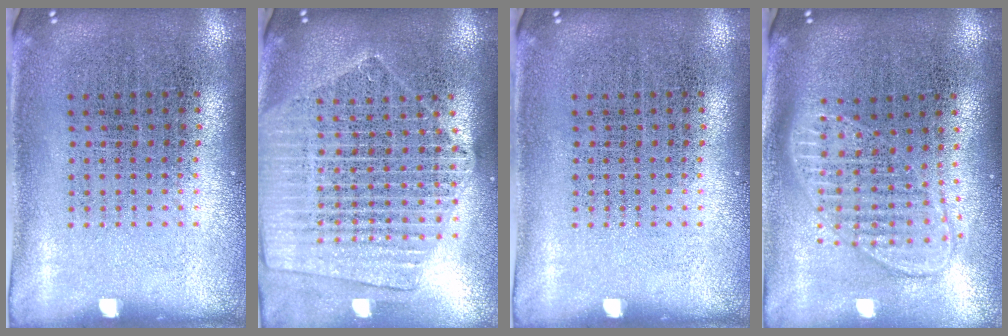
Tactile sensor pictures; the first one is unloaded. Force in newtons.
{"total": 2.2, "press": 2.0, "slide": 1.0}
{"total": 0.0}
{"total": 1.8, "press": 1.5, "slide": 1.0}